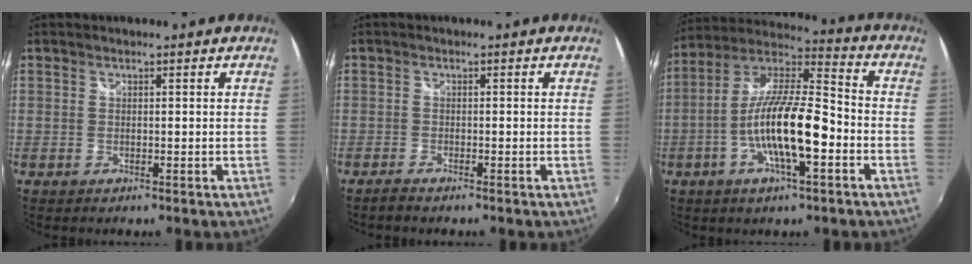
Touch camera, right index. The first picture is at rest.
{"total": 1.8, "force": [-1.6, 0.4, 0.7], "torque": [-0.022, -0.004, -0.034]}
{"total": 16.2, "force": [-5.0, 3.9, 15.0], "torque": [-0.287, -0.003, -0.100]}